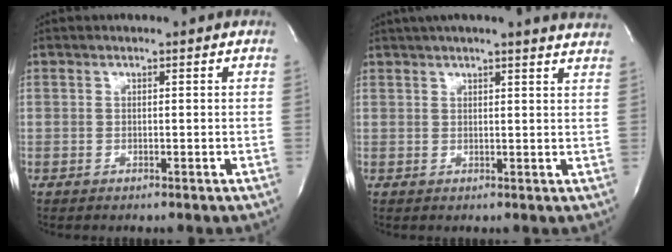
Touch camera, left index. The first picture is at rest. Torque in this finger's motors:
{"motor_torque": [0.66, -0.59, 0.60, 0.12]}